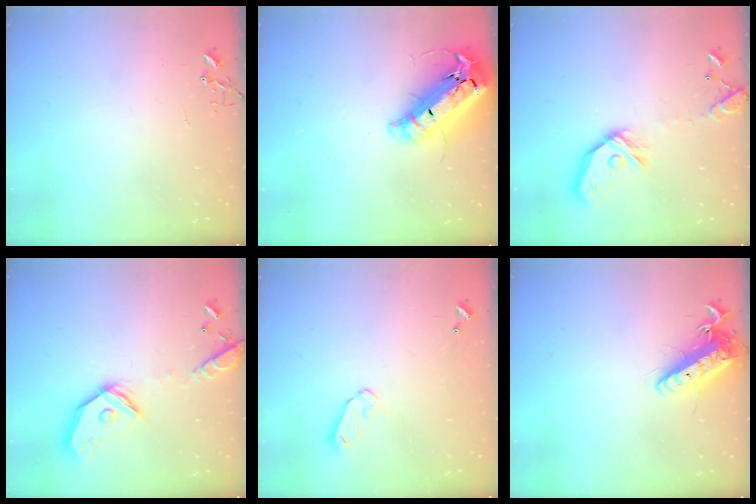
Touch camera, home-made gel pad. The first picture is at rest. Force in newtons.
{"total": 25.0, "press": 24.5, "slide": 4.9}
{"total": 16.5, "press": 16.3, "slide": 2.4}
{"total": 17.6, "press": 17.4, "slide": 2.7}
{"total": 5.8, "press": 5.8, "slide": 0.5}
{"total": 13.9, "press": 13.7, "slide": 2.5}